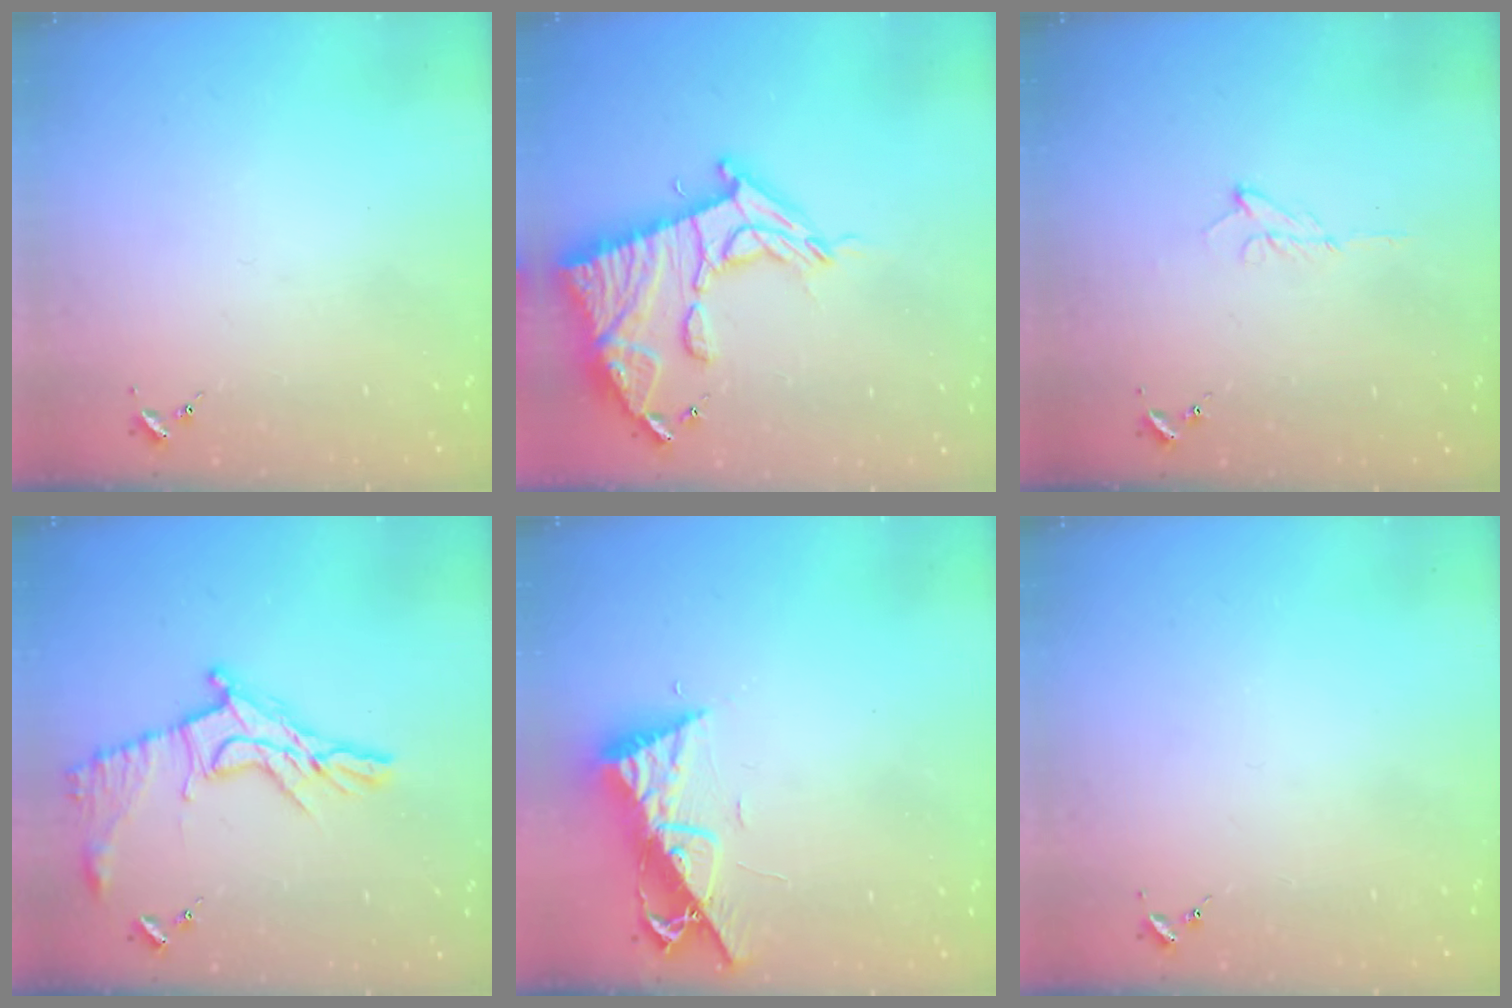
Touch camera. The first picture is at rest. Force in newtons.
{"total": 19.3, "press": 19.3, "slide": 1.6}
{"total": 6.5, "press": 6.5, "slide": 0.8}
{"total": 13.9, "press": 13.8, "slide": 0.9}
{"total": 9.7, "press": 9.7, "slide": 0.7}
{"total": 0.0}